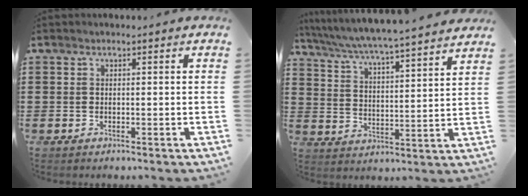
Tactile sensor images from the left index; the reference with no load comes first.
{"total": 4.5, "force": [4.2, -0.6, 1.5], "torque": [-0.051, -0.037, 0.064]}